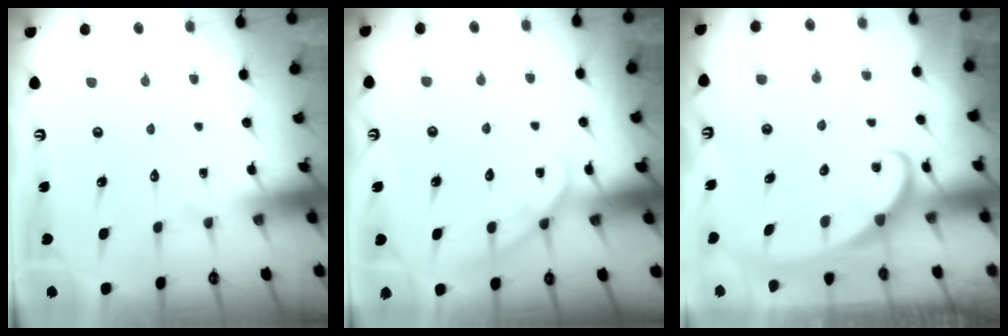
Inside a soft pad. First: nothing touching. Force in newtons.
{"total": 3.9, "press": 3.9, "slide": 0.3}
{"total": 2.6, "press": 2.6, "slide": 0.3}